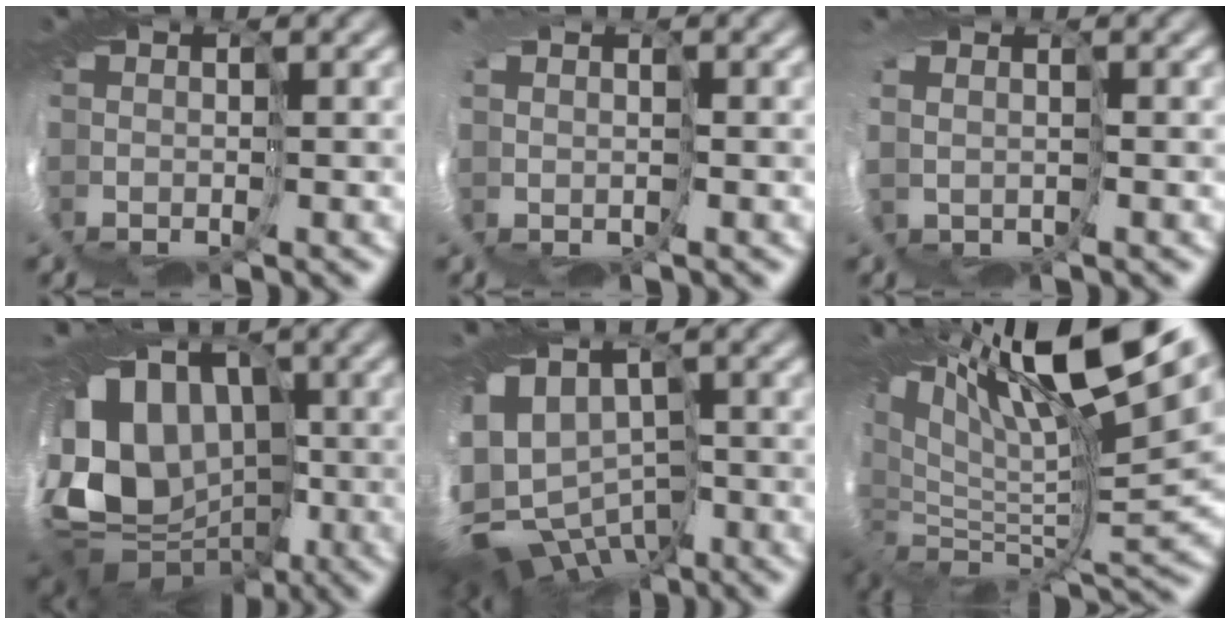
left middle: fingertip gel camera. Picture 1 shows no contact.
{"total": 1.5, "force": [0.5, 1.4, 0.2], "torque": [-0.019, -0.002, 0.018]}
{"total": 1.6, "force": [0.5, 1.4, 0.4], "torque": [-0.016, 0.001, 0.015]}
{"total": 10.7, "force": [-0.6, 9.1, 5.7], "torque": [-0.117, -0.012, -0.004]}
{"total": 10.6, "force": [-4.8, 7.6, 5.7], "torque": [-0.135, -0.025, -0.050]}
{"total": 13.5, "force": [8.2, 4.4, 9.8], "torque": [-0.200, 0.021, 0.152]}